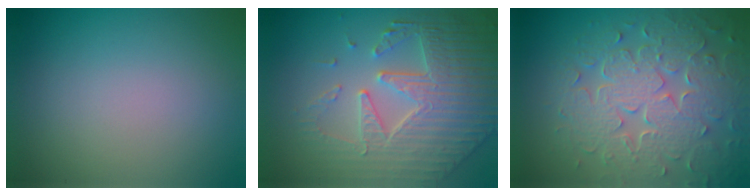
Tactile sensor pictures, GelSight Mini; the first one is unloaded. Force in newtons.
{"total": 7.7, "press": 6.0, "slide": 4.8}
{"total": 8.3, "press": 6.0, "slide": 5.8}